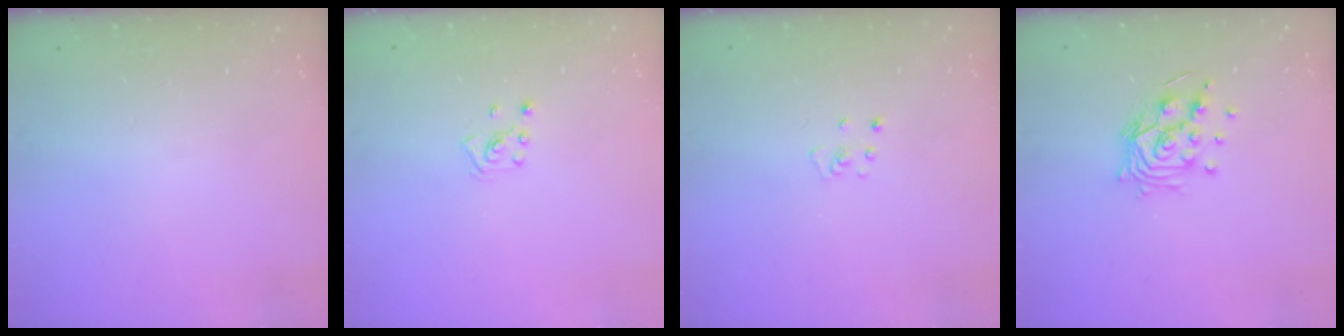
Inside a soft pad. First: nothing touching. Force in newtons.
{"total": 2.1, "press": 2.0, "slide": 0.3}
{"total": 3.2, "press": 3.2, "slide": 0.4}
{"total": 11.5, "press": 11.4, "slide": 1.0}